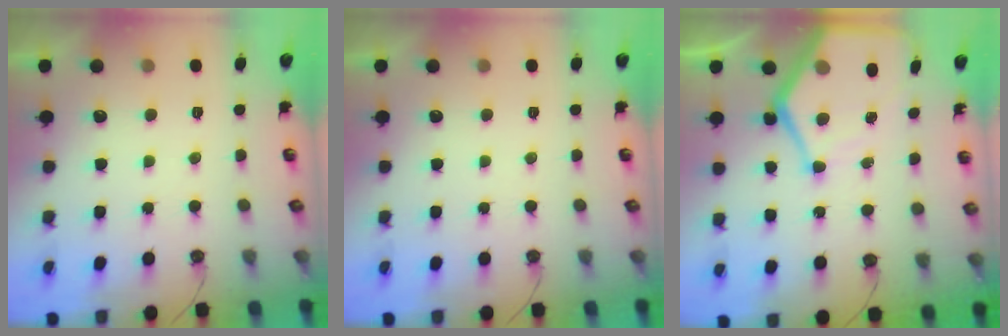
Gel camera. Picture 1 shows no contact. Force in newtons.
{"total": 0.0}
{"total": 14.0, "press": 13.9, "slide": 1.3}